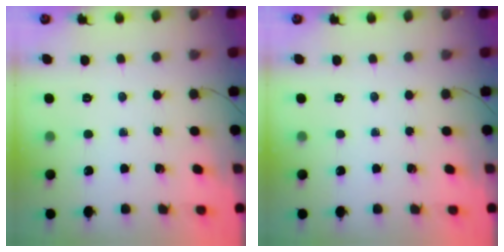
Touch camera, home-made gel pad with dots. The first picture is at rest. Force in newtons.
{"total": 0.0}